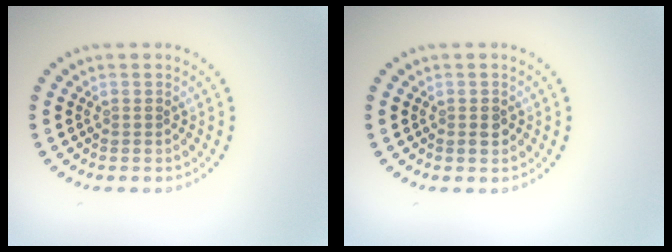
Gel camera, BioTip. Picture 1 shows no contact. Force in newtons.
{"total": 1.2, "press": 1.1, "slide": 0.4}